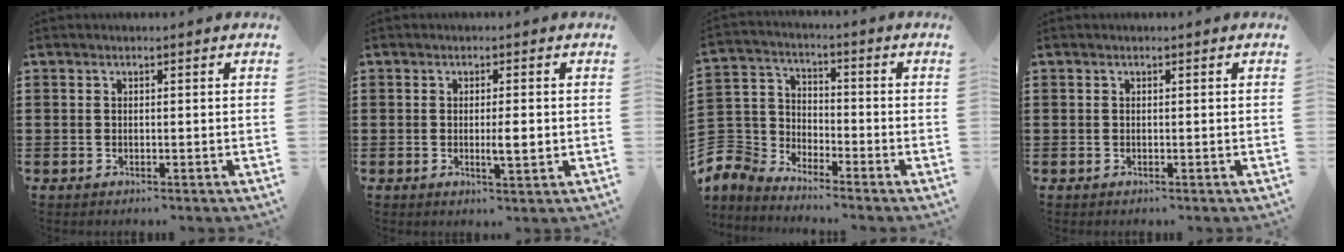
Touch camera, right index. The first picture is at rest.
{"total": 3.3, "force": [-0.3, 0.5, 3.3], "torque": [-0.056, -0.004, -0.006]}
{"total": 5.5, "force": [-4.8, 2.6, 0.0], "torque": [-0.053, -0.008, -0.112]}
{"total": 0.0}